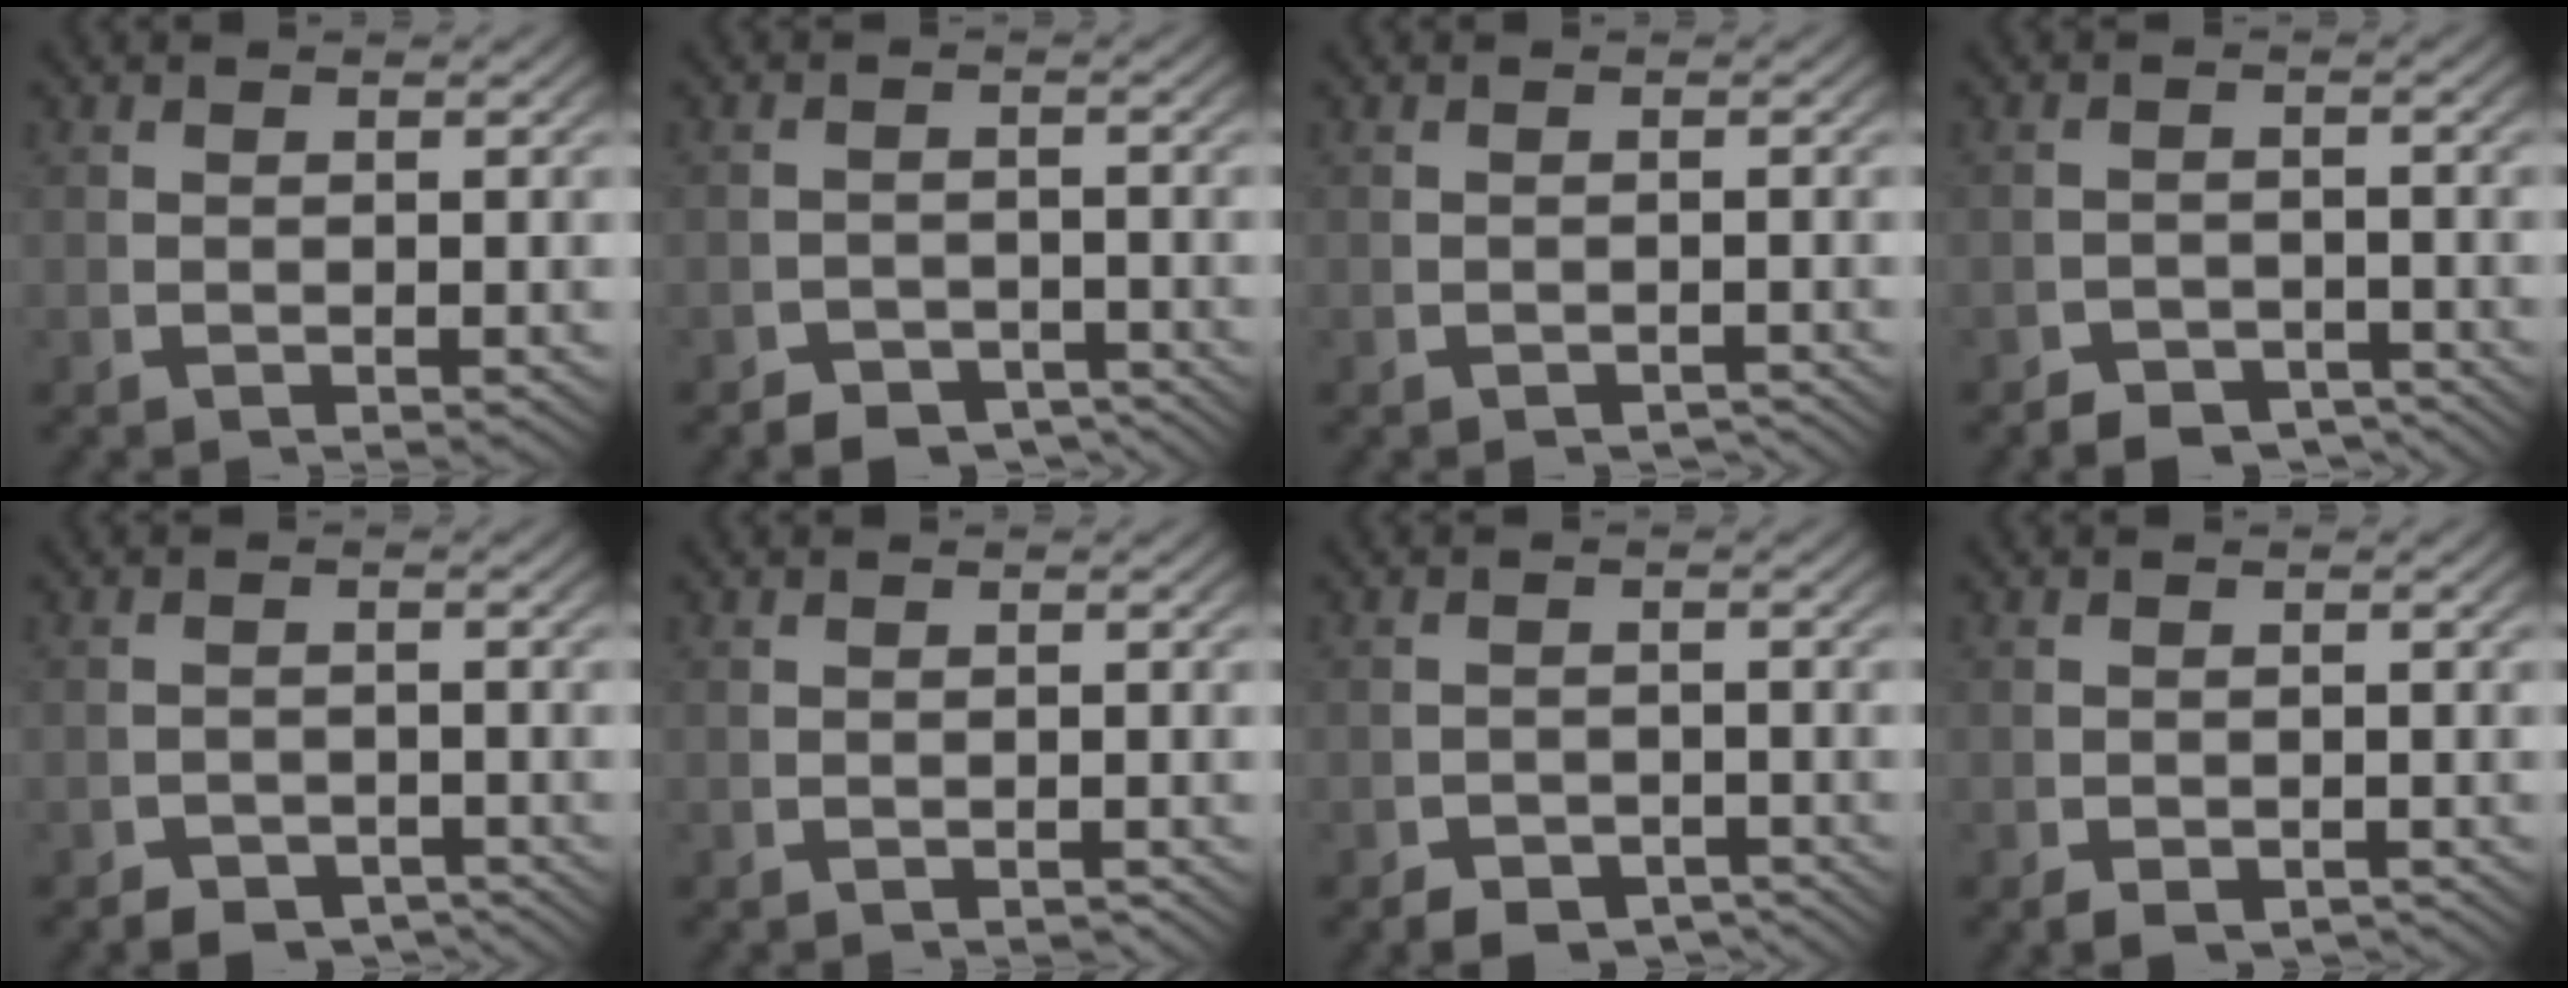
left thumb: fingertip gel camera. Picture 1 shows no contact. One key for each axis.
{"total": 4.4, "fx": -3.8, "fy": 2.0, "fz": 1.2, "tx": -0.007, "ty": -0.025, "tz": -0.058}
{"total": 1.7, "fx": -1.6, "fy": 0.3, "fz": 0.2, "tx": -0.002, "ty": -0.004, "tz": -0.024}
{"total": 4.2, "fx": -3.7, "fy": 1.8, "fz": 1.1, "tx": -0.005, "ty": -0.023, "tz": -0.058}
{"total": 3.3, "fx": -3.0, "fy": 1.3, "fz": 0.7, "tx": -0.001, "ty": -0.019, "tz": -0.047}
{"total": 0.8, "fx": -0.8, "fy": 0.2, "fz": 0.2, "tx": -0.002, "ty": -0.002, "tz": -0.011}
{"total": 3.5, "fx": -3.1, "fy": 1.4, "fz": 1.0, "tx": -0.002, "ty": -0.019, "tz": -0.049}
{"total": 2.1, "fx": -1.7, "fy": 0.9, "fz": 0.7, "tx": -0.009, "ty": -0.011, "tz": -0.025}